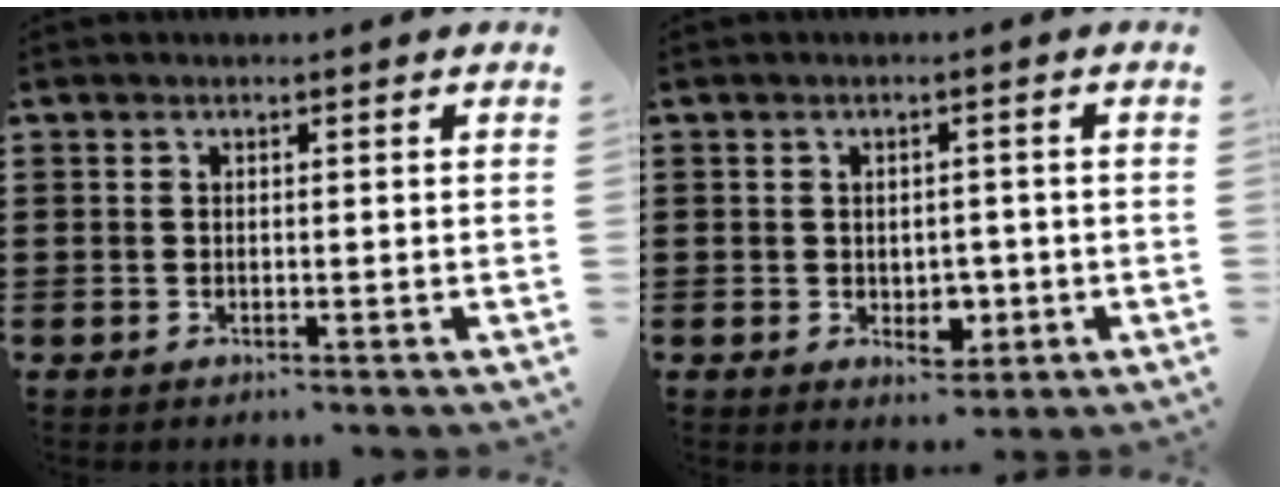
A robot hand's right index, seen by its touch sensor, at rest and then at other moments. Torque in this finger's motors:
{"motor_torque": [0.25, 0.24, 0.09, 0.01]}